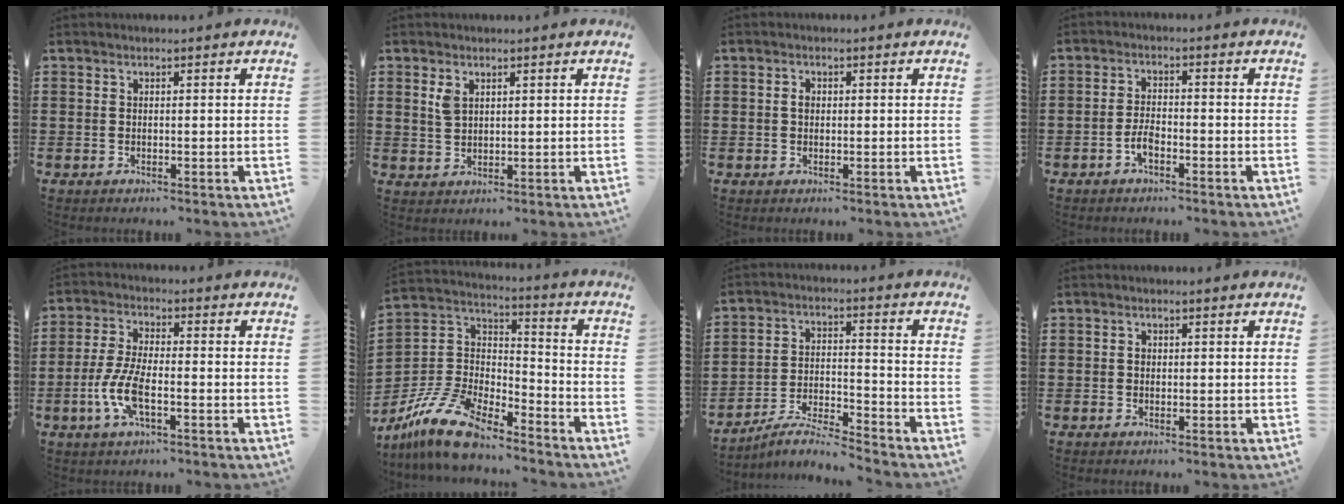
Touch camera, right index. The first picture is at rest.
{"total": 2.4, "force": [1.3, 1.3, 1.6], "torque": [-0.036, 0.003, 0.024]}
{"total": 1.4, "force": [0.2, 1.0, 1.0], "torque": [-0.022, 0.006, 0.002]}
{"total": 2.8, "force": [-1.6, 1.1, 2.1], "torque": [-0.050, 0.001, -0.034]}
{"total": 6.9, "force": [-2.3, 2.4, 6.1], "torque": [-0.140, -0.010, -0.047]}
{"total": 13.2, "force": [-11.2, 3.8, 5.8], "torque": [-0.144, 0.032, -0.224]}
{"total": 5.8, "force": [-5.5, 0.0, 1.8], "torque": [-0.044, -0.007, -0.108]}
{"total": 0.8, "force": [0.0, 0.6, 0.5], "torque": [-0.012, 0.001, 0.001]}